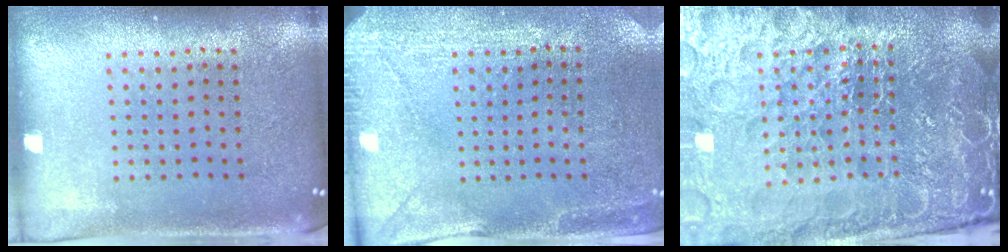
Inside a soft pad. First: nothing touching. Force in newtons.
{"total": 3.0, "press": 2.7, "slide": 1.1}
{"total": 6.8, "press": 6.0, "slide": 3.2}